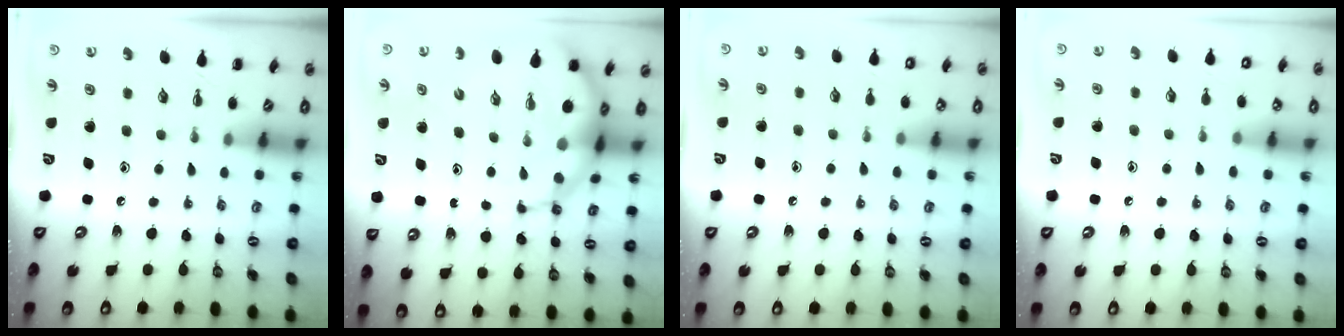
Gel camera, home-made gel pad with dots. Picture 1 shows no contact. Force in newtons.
{"total": 11.5, "press": 11.1, "slide": 3.2}
{"total": 5.5, "press": 5.3, "slide": 1.6}
{"total": 8.8, "press": 8.5, "slide": 2.1}